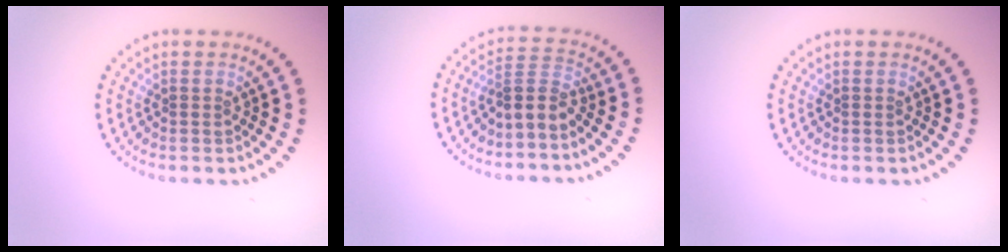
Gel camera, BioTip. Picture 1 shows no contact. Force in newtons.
{"total": 2.7, "press": 1.9, "slide": 1.9}
{"total": 0.0}